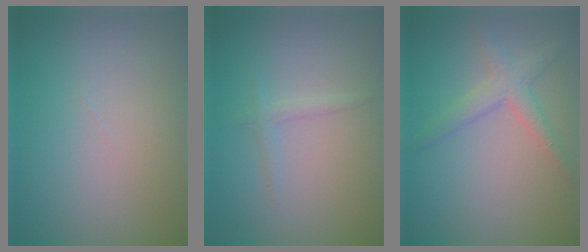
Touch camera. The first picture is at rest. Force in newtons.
{"total": 1.1, "press": 1.1, "slide": 0.1}
{"total": 2.7, "press": 2.7, "slide": 0.1}